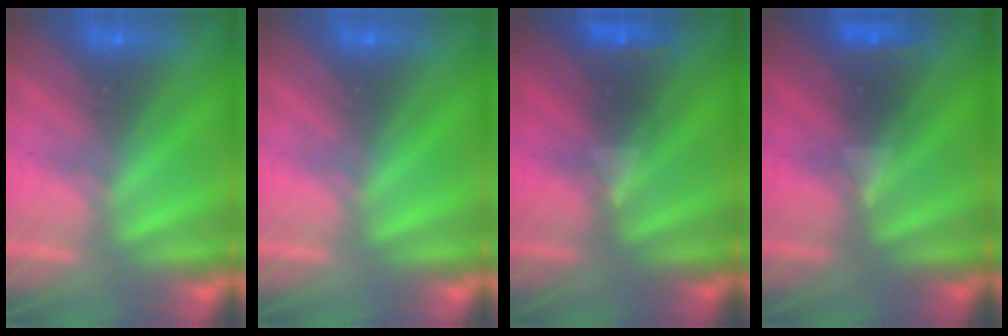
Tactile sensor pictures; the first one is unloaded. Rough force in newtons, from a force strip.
{"total": 0.0}
{"total": 2.9}
{"total": 2.9}